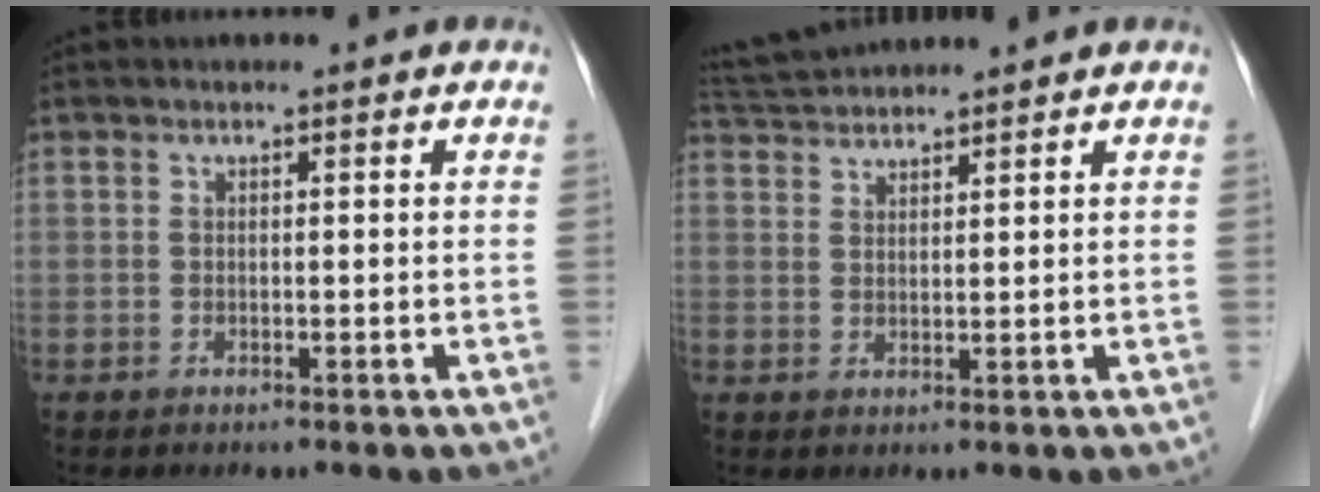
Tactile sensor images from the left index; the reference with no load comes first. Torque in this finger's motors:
{"motor_torque": [-0.21, -0.14, 0.00, 0.00]}